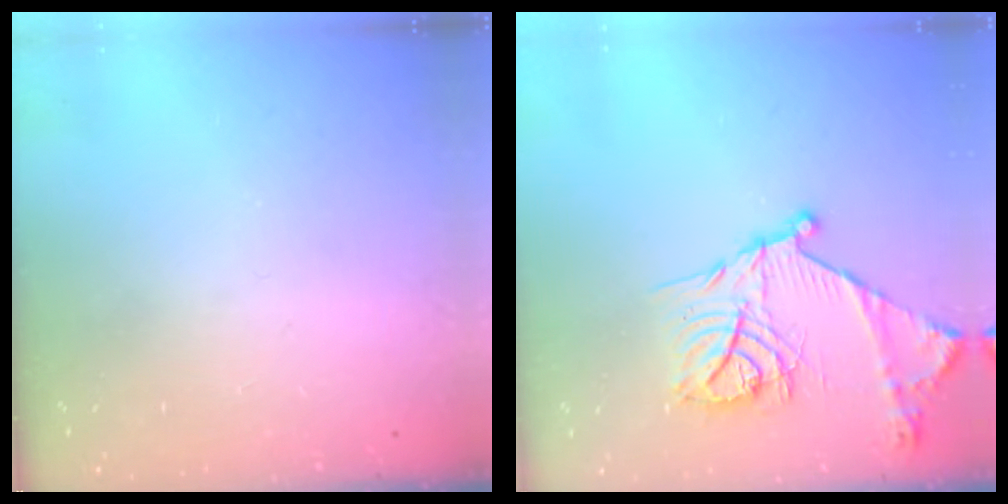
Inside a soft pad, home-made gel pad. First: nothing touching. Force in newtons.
{"total": 19.6, "press": 19.6, "slide": 1.5}